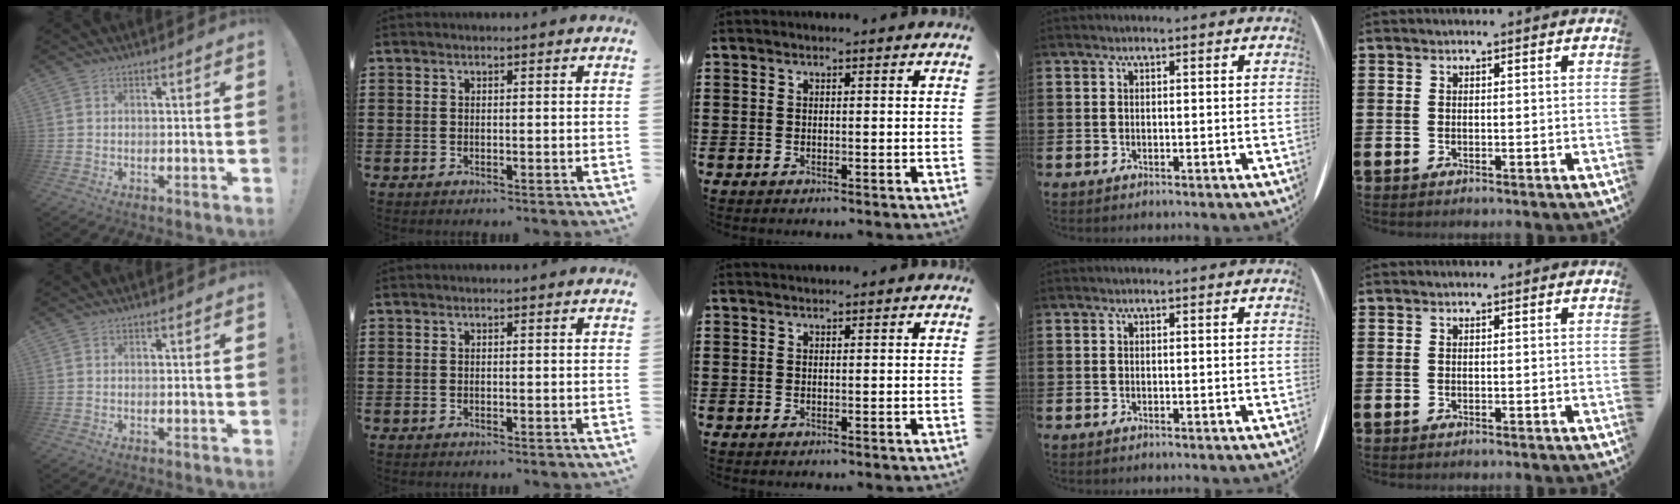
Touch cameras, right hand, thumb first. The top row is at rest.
{"middle": {"total": 0.6, "force": [0.6, 0.0, 0.0], "torque": [-0.002, 0.000, 0.013]}}